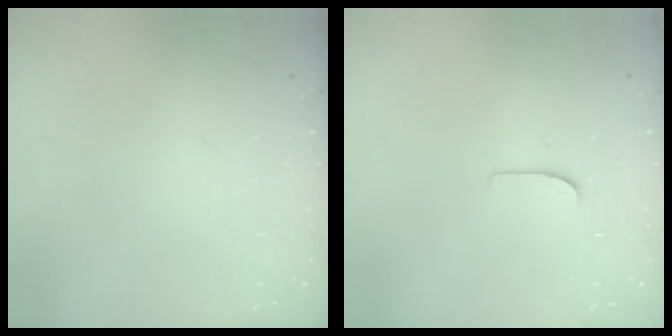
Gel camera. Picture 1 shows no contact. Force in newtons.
{"total": 4.2, "press": 4.2, "slide": 0.4}